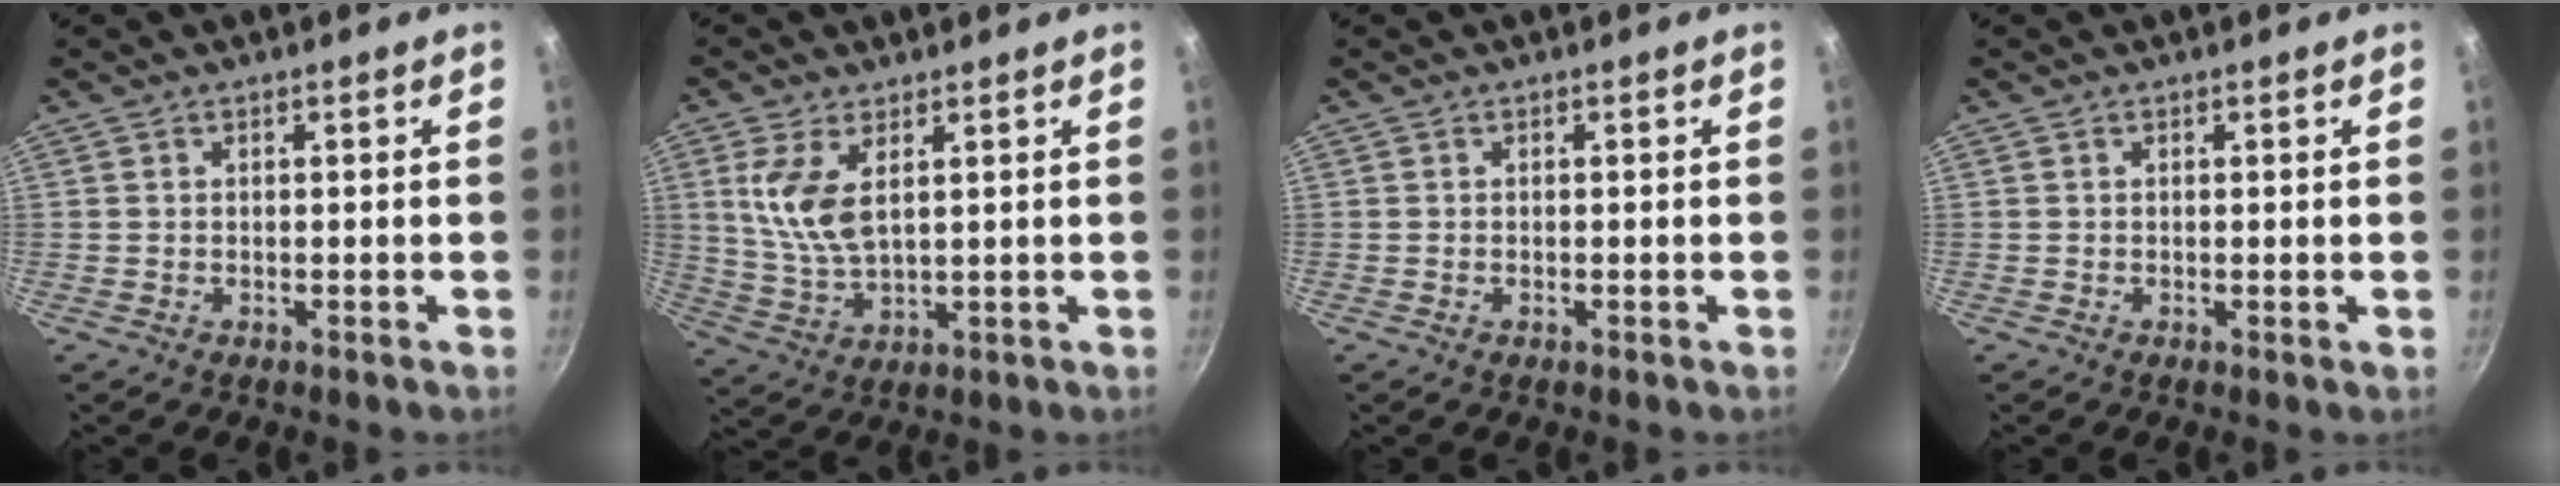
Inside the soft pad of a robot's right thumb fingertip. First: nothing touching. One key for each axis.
{"total": 8.6, "fx": 2.8, "fy": 4.2, "fz": 7.0, "tx": -0.140, "ty": -0.022, "tz": 0.063}
{"total": 0.0}
{"total": 0.0}